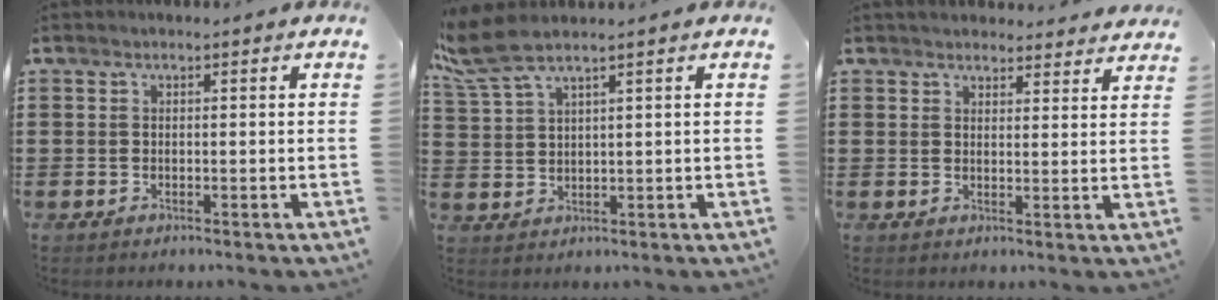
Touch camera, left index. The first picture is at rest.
{"total": 5.7, "force": [4.0, 1.3, 3.9], "torque": [-0.106, -0.011, 0.067]}
{"total": 3.1, "force": [3.0, 0.4, 0.2], "torque": [-0.004, -0.013, 0.056]}